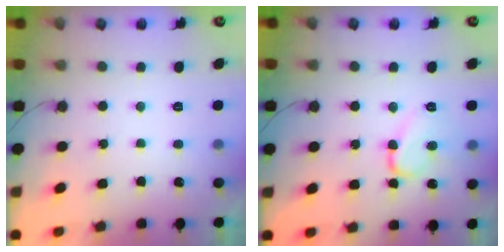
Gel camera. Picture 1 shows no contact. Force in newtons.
{"total": 10.3, "press": 10.2, "slide": 1.1}